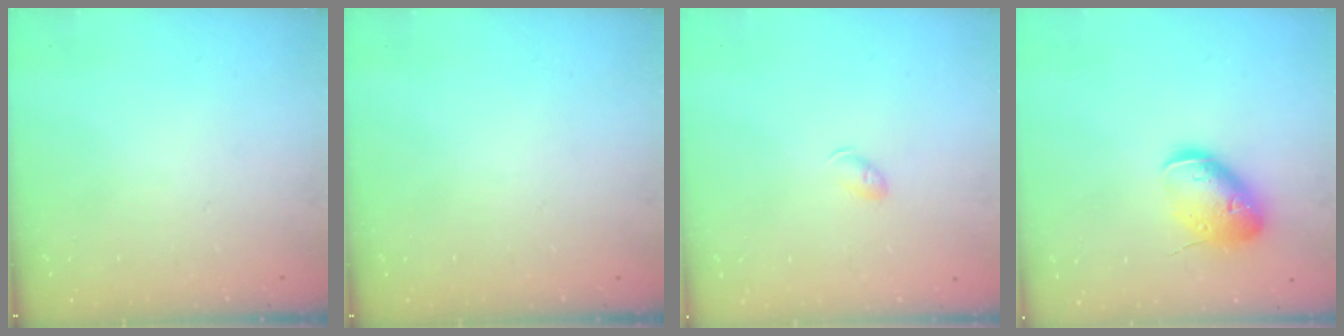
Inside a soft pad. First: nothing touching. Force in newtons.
{"total": 0.0}
{"total": 3.8, "press": 3.8, "slide": 0.5}
{"total": 13.2, "press": 13.1, "slide": 1.8}